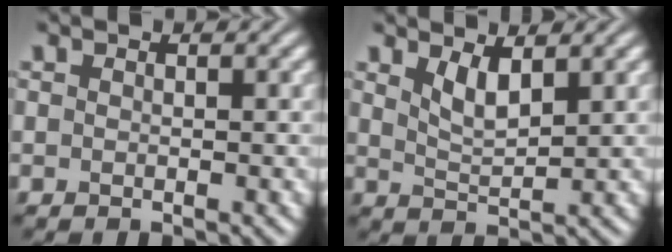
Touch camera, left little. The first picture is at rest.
{"total": 2.5, "force": [1.6, 0.7, 1.8], "torque": [-0.037, -0.009, 0.034]}